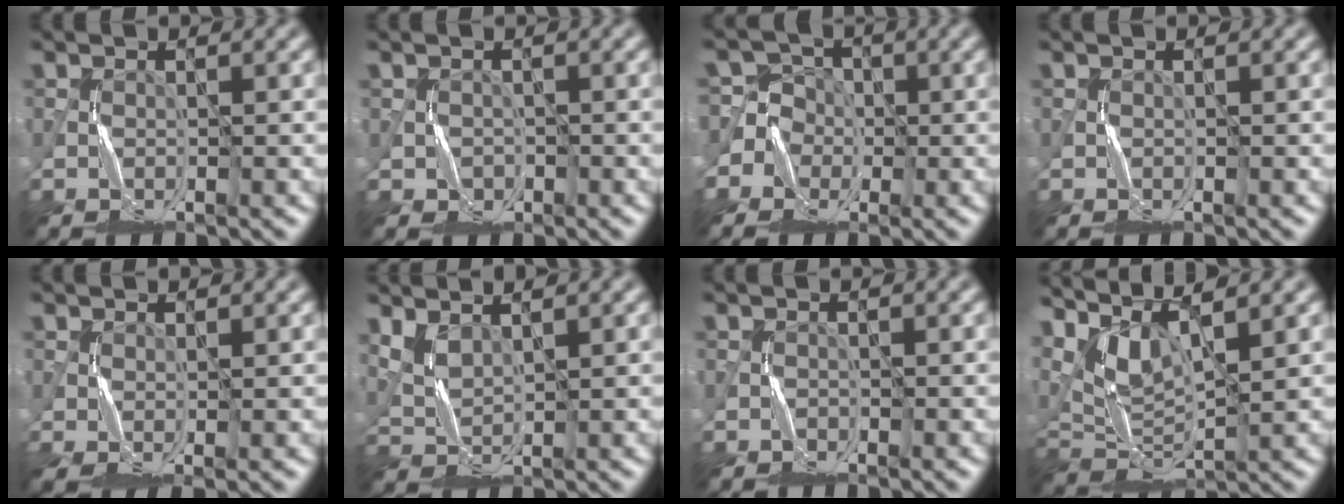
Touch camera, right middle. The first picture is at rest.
{"total": 1.1, "force": [0.0, 1.1, 0.1], "torque": [-0.002, 0.001, 0.001]}
{"total": 3.7, "force": [-0.9, 3.5, -0.5], "torque": [0.011, 0.034, -0.041]}
{"total": 0.0}
{"total": 2.3, "force": [-0.1, 0.8, 2.1], "torque": [-0.052, -0.003, -0.001]}
{"total": 1.9, "force": [1.5, 0.7, 1.0], "torque": [-0.033, -0.001, 0.040]}
{"total": 0.8, "force": [-0.5, 0.6, 0.1], "torque": [-0.003, 0.004, -0.009]}
{"total": 6.0, "force": [3.6, 2.2, 4.3], "torque": [-0.101, 0.003, 0.075]}